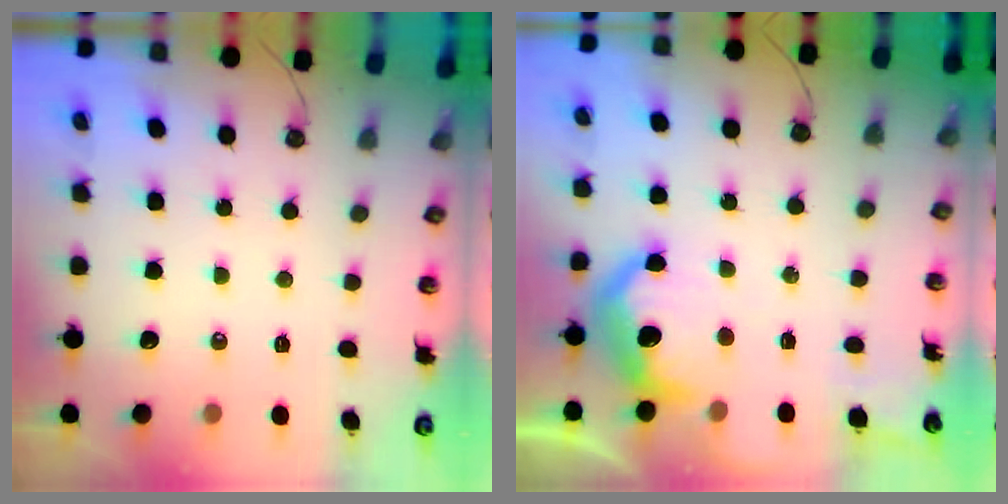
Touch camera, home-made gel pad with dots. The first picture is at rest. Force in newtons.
{"total": 10.8, "press": 10.7, "slide": 0.9}